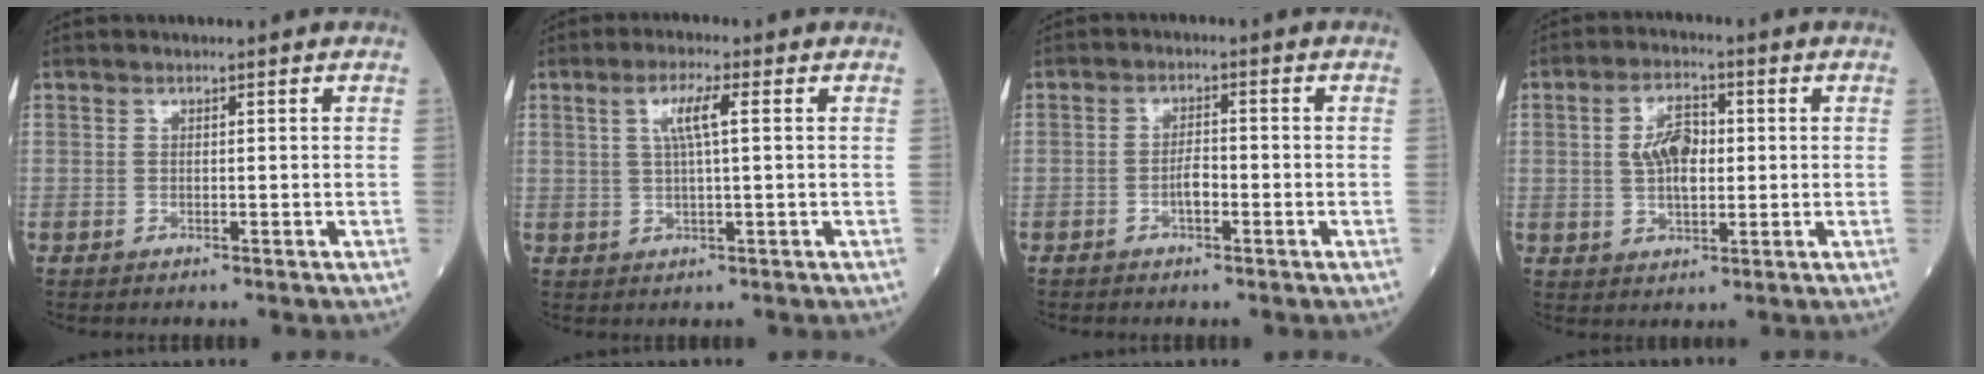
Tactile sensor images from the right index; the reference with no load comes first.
{"total": 4.4, "force": [1.2, 0.2, 4.2], "torque": [-0.086, 0.005, 0.024]}
{"total": 2.4, "force": [-1.1, 0.9, 1.9], "torque": [-0.036, 0.004, -0.021]}
{"total": 6.3, "force": [0.5, 3.2, 5.4], "torque": [-0.106, 0.014, 0.009]}